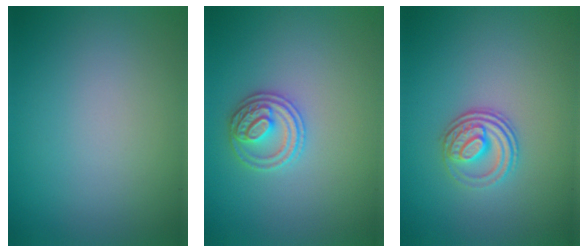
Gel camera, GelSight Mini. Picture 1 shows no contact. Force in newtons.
{"total": 2.7, "press": 2.7, "slide": 0.6}
{"total": 3.1, "press": 2.5, "slide": 1.9}